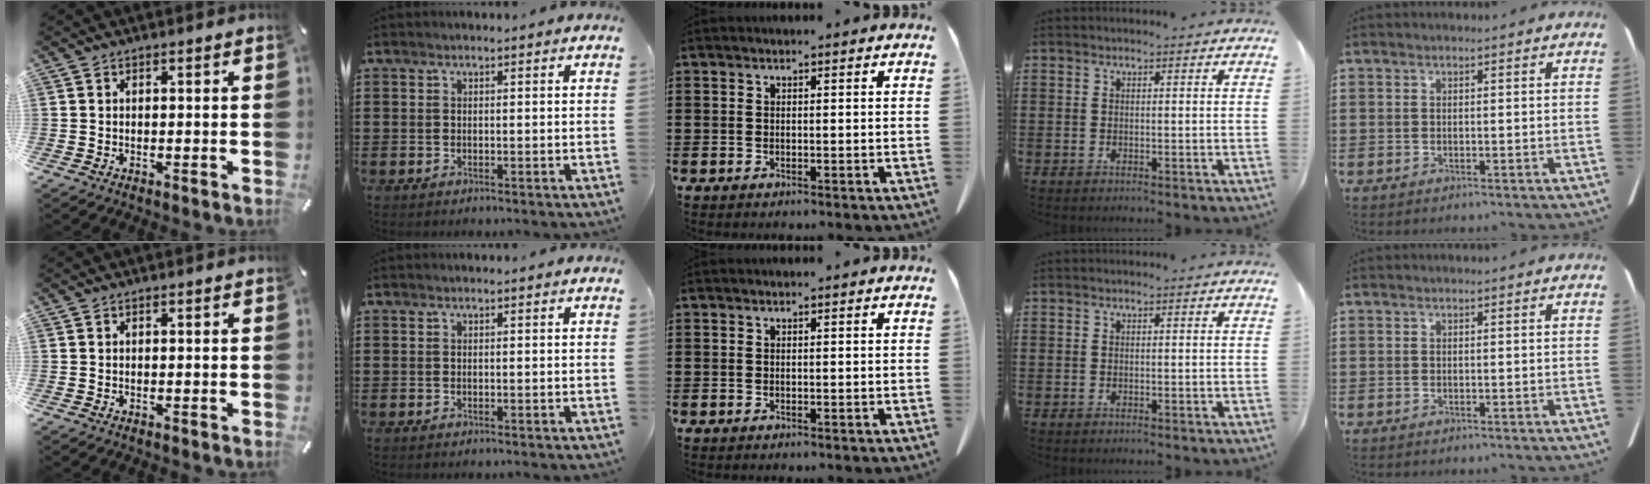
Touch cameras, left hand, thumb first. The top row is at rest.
{}